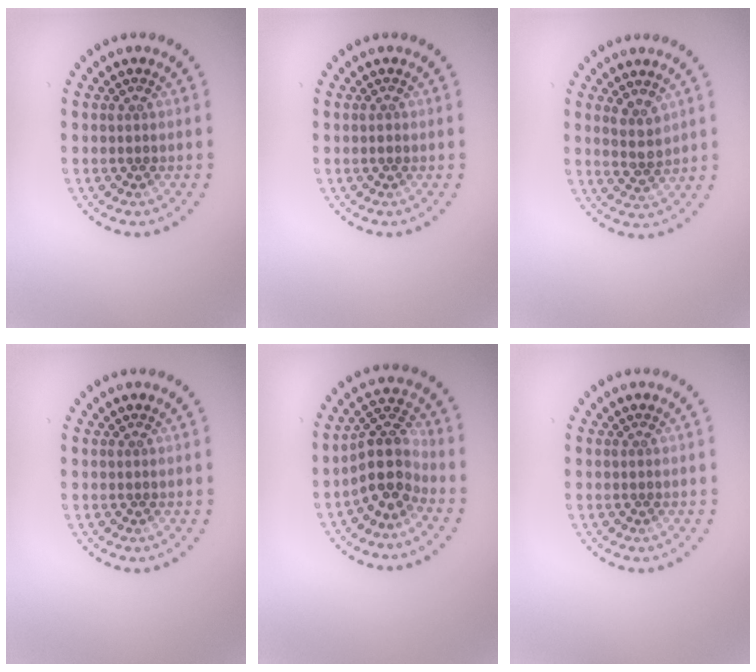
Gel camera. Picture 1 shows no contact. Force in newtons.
{"total": 0.7, "press": 0.7, "slide": 0.1}
{"total": 1.8, "press": 1.7, "slide": 0.6}
{"total": 0.0}
{"total": 4.3, "press": 3.5, "slide": 2.5}
{"total": 0.0}